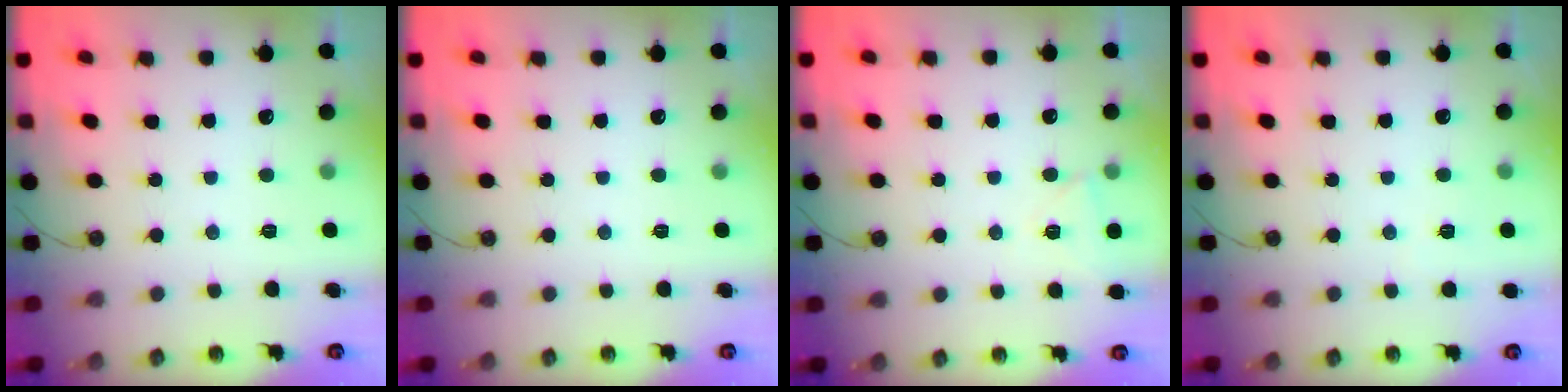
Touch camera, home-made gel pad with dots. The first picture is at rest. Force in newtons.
{"total": 0.0}
{"total": 5.1, "press": 5.0, "slide": 0.8}
{"total": 1.4, "press": 1.4, "slide": 0.5}